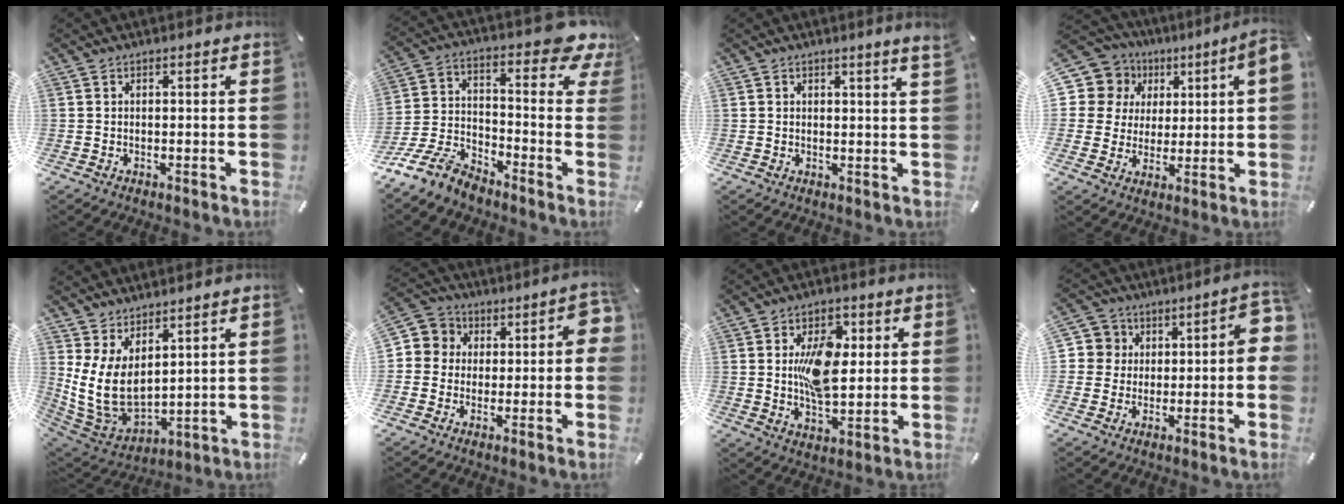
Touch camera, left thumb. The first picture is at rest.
{"total": 13.3, "force": [-7.5, 7.4, 8.0], "torque": [-0.154, 0.032, -0.142]}
{"total": 2.1, "force": [1.4, -0.1, 1.6], "torque": [-0.032, -0.002, 0.025]}
{"total": 11.1, "force": [3.6, 9.8, 3.8], "torque": [-0.077, -0.015, 0.071]}
{"total": 10.7, "force": [3.0, 6.8, 7.7], "torque": [-0.176, -0.032, 0.063]}
{"total": 6.6, "force": [-1.3, 5.8, 3.0], "torque": [-0.039, 0.014, -0.030]}
{"total": 13.6, "force": [2.0, 8.3, 10.5], "torque": [-0.188, 0.000, 0.028]}
{"total": 7.8, "force": [-0.4, 6.6, 4.1], "torque": [-0.050, 0.011, -0.012]}